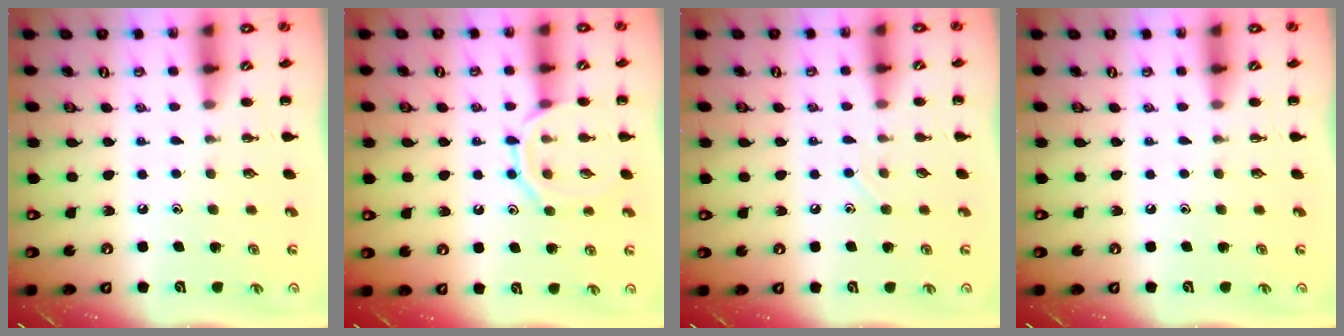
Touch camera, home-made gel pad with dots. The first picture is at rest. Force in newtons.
{"total": 10.6, "press": 10.6, "slide": 0.7}
{"total": 3.4, "press": 3.2, "slide": 1.0}
{"total": 0.0}